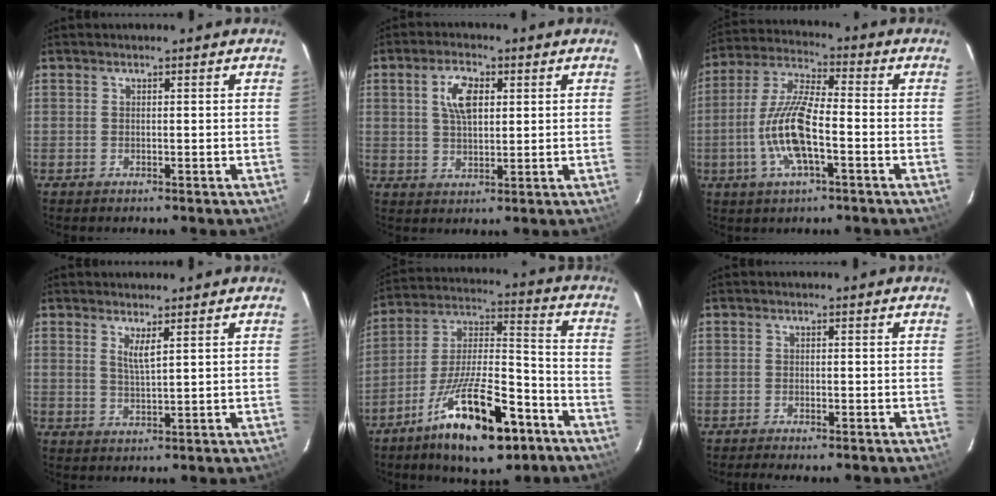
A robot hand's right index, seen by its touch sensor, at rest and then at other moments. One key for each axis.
{"total": 6.2, "fx": 1.9, "fy": 3.1, "fz": 5.0, "tx": -0.093, "ty": 0.011, "tz": 0.037}
{"total": 12.4, "fx": -3.6, "fy": 3.4, "fz": 11.4, "tx": -0.241, "ty": 0.000, "tz": -0.074}
{"total": 2.1, "fx": 1.1, "fy": 0.1, "fz": 1.8, "tx": -0.032, "ty": -0.001, "tz": 0.019}
{"total": 19.5, "fx": -11.5, "fy": 6.4, "fz": 14.4, "tx": -0.257, "ty": -0.009, "tz": -0.186}
{"total": 3.1, "fx": -2.7, "fy": 0.5, "fz": 1.5, "tx": -0.037, "ty": -0.011, "tz": -0.042}